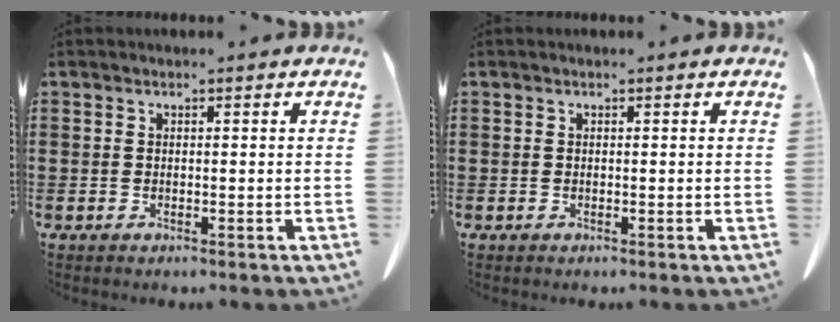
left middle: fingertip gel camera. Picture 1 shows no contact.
{"total": 0.0}